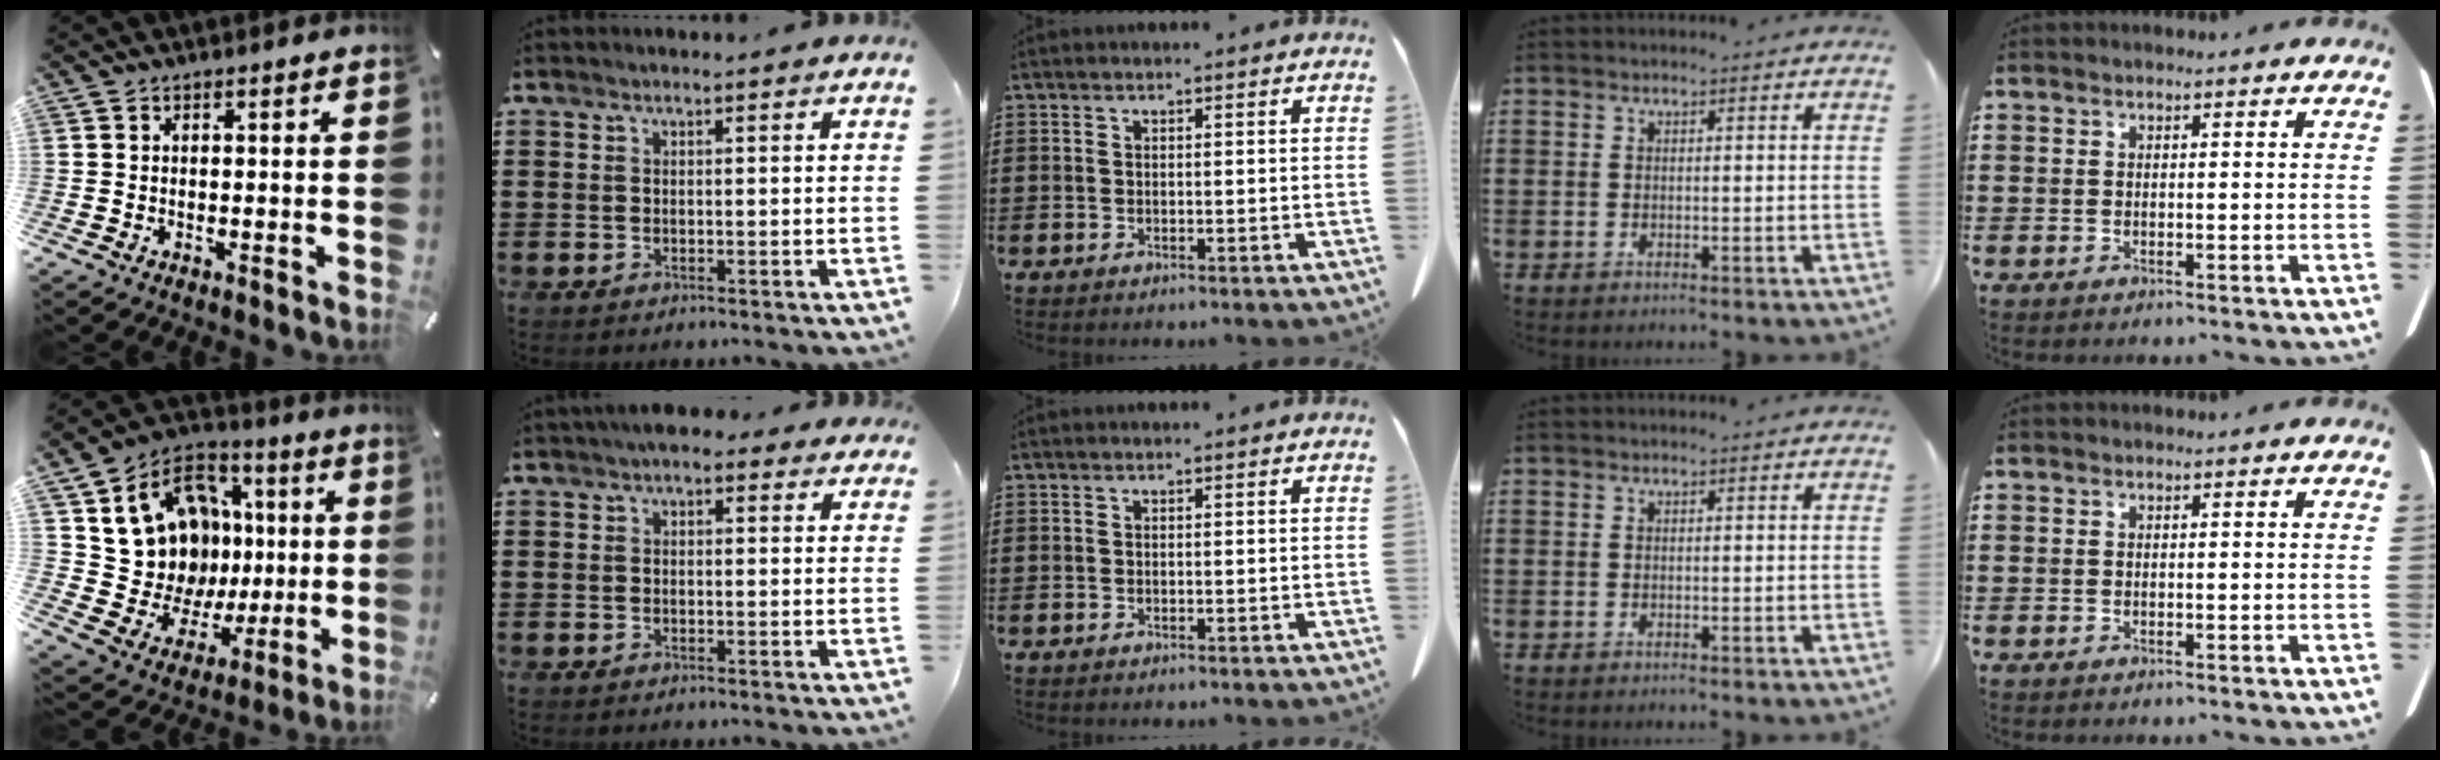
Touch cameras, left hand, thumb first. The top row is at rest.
{"thumb": {"total": 16.0, "force": [3.8, 14.5, 5.8], "torque": [-0.116, -0.033, 0.098]}, "index": {"total": 2.8, "force": [2.0, 1.4, 1.4], "torque": [-0.026, 0.003, 0.033]}}